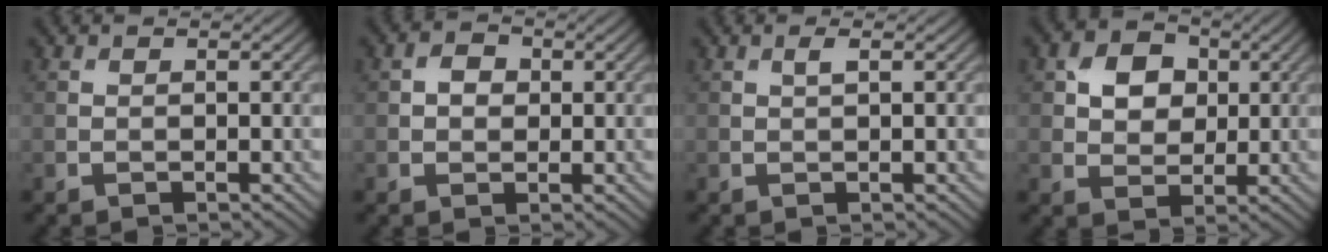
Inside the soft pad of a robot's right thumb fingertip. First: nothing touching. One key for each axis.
{"total": 2.3, "fx": 0.3, "fy": 1.9, "fz": 1.2, "tx": -0.025, "ty": 0.002, "tz": -0.001}
{"total": 1.0, "fx": 0.5, "fy": 0.2, "fz": 0.8, "tx": -0.018, "ty": 0.002, "tz": 0.009}
{"total": 5.3, "fx": 1.5, "fy": 4.3, "fz": 2.7, "tx": -0.054, "ty": 0.009, "tz": 0.015}